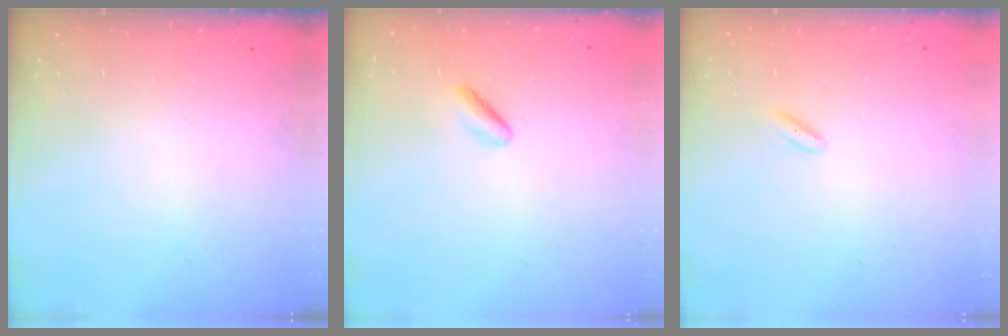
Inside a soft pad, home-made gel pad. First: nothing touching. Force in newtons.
{"total": 2.1, "press": 2.0, "slide": 0.6}
{"total": 2.2, "press": 2.0, "slide": 1.0}